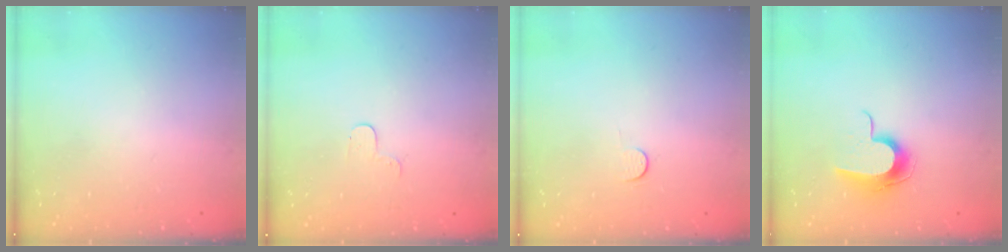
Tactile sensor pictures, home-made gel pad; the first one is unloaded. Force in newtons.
{"total": 3.4, "press": 3.4, "slide": 0.4}
{"total": 2.8, "press": 2.8, "slide": 0.4}
{"total": 10.1, "press": 10.1, "slide": 0.6}